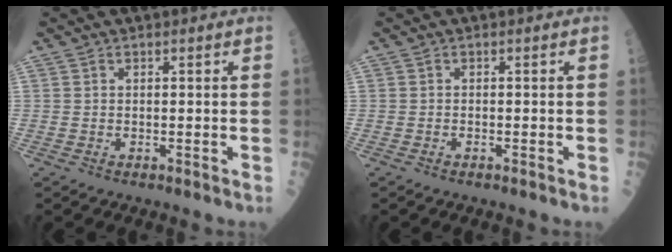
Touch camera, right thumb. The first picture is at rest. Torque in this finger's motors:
{"motor_torque": [-0.26, -0.07, -0.14, -0.10, -0.02]}